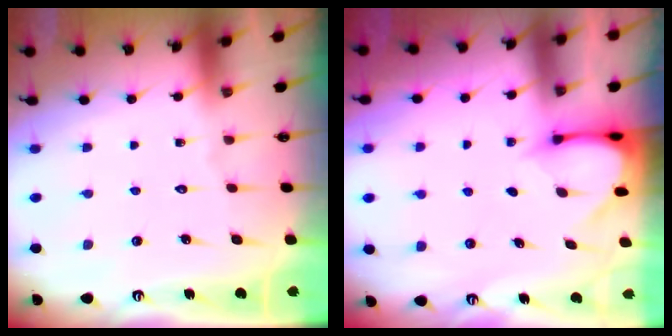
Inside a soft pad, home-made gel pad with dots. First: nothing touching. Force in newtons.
{"total": 3.0, "press": 2.9, "slide": 0.4}